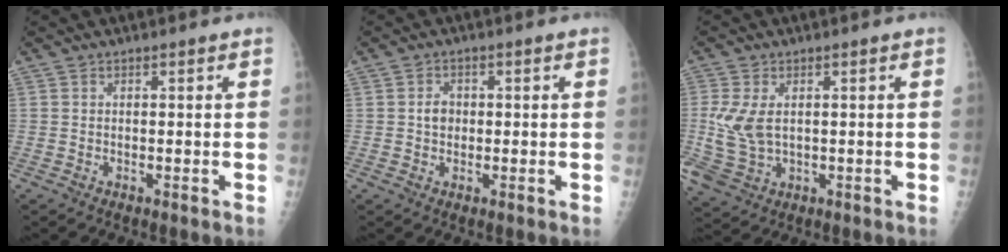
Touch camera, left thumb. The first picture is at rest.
{"total": 2.4, "force": [-0.1, 2.1, 1.2], "torque": [-0.009, 0.006, -0.004]}
{"total": 7.3, "force": [0.4, 4.8, 5.5], "torque": [-0.129, -0.006, 0.020]}